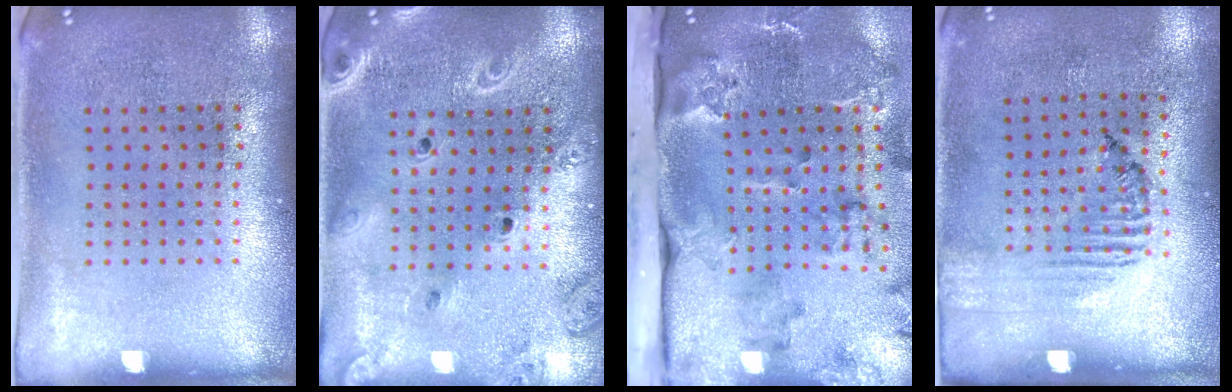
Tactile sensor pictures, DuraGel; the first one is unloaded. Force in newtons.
{"total": 2.0, "press": 1.9, "slide": 0.8}
{"total": 3.9, "press": 2.7, "slide": 2.8}
{"total": 1.5, "press": 0.9, "slide": 1.2}